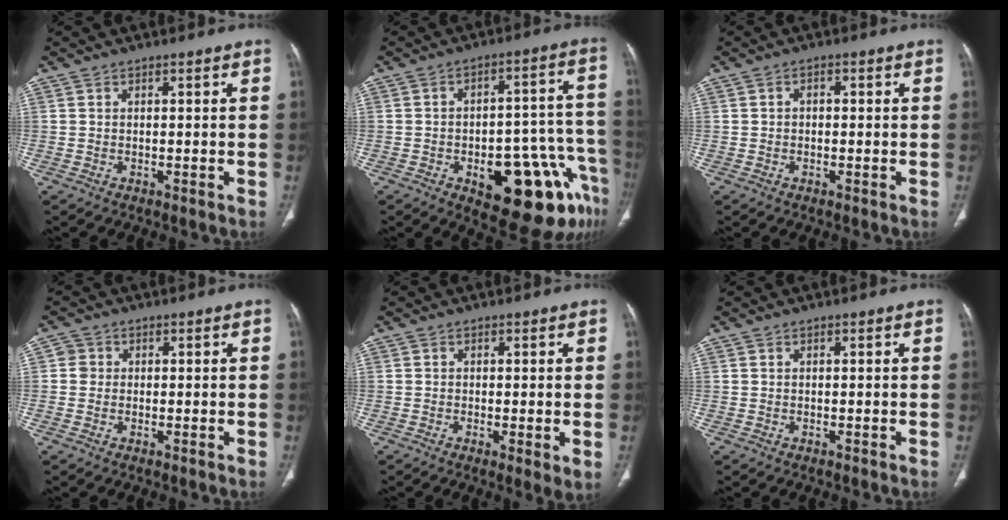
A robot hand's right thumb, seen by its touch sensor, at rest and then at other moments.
{"total": 19.4, "force": [-9.0, 8.1, 15.2], "torque": [-0.138, 0.062, -0.106]}
{"total": 1.0, "force": [0.0, 0.8, 0.7], "torque": [-0.008, 0.006, -0.004]}
{"total": 2.2, "force": [0.2, 2.1, 0.4], "torque": [0.008, 0.005, 0.000]}
{"total": 2.8, "force": [-0.4, 0.7, 2.7], "torque": [-0.049, -0.015, -0.010]}
{"total": 0.0}